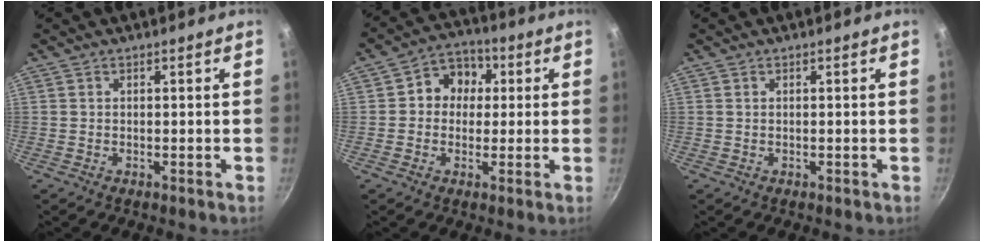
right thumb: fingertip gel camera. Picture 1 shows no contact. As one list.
[{"total": 8.2, "force": [1.1, 6.8, 4.5], "torque": [-0.032, 0.018, 0.006]}, {"total": 0.0}]